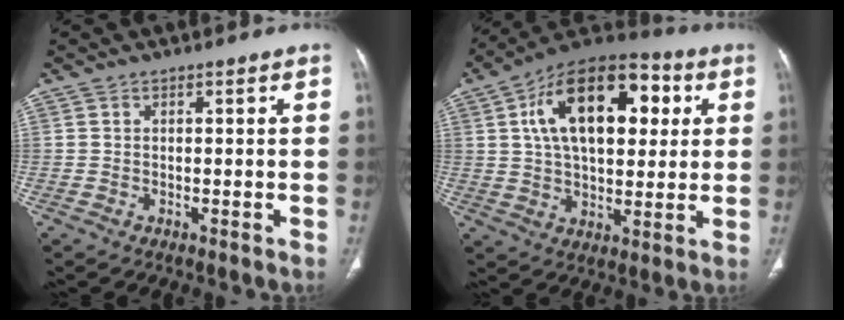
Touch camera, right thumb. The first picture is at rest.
{"total": 22.1, "force": [5.9, 12.1, 17.5], "torque": [-0.251, 0.010, 0.084]}